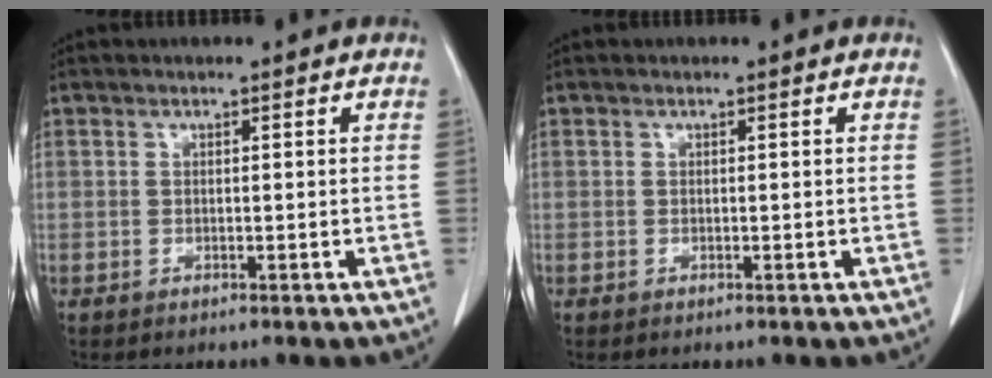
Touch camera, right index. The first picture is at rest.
{"total": 0.0}